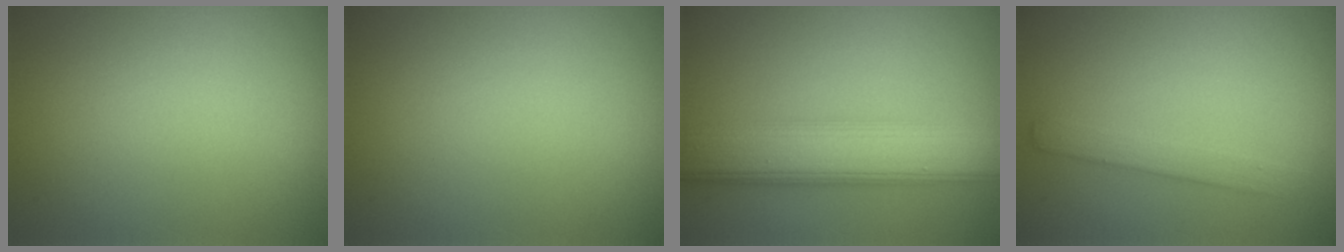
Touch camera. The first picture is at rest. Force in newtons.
{"total": 0.0}
{"total": 7.5, "press": 7.5, "slide": 0.1}
{"total": 2.0, "press": 2.0, "slide": 0.0}